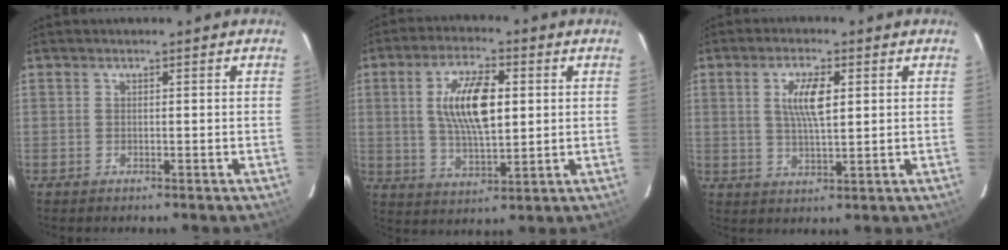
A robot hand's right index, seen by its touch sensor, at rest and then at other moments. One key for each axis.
{"total": 11.9, "fx": 2.2, "fy": 4.7, "fz": 10.8, "tx": -0.202, "ty": 0.007, "tz": 0.042}
{"total": 6.6, "fx": 1.7, "fy": 2.1, "fz": 6.0, "tx": -0.111, "ty": 0.003, "tz": 0.033}